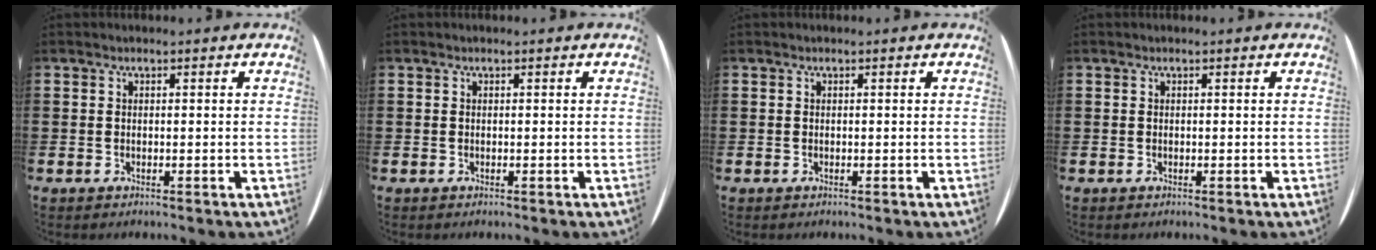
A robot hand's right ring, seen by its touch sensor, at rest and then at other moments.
{"total": 0.0}
{"total": 0.0}
{"total": 0.0}